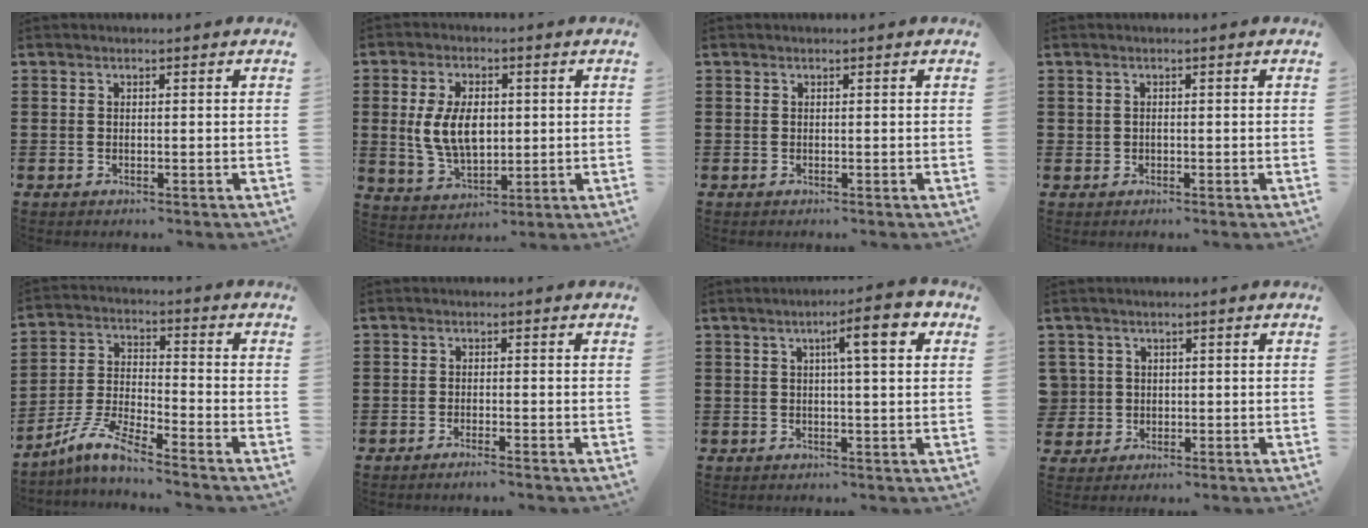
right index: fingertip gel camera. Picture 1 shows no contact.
{"total": 8.5, "force": [0.7, 5.1, 6.8], "torque": [-0.147, 0.007, 0.007]}
{"total": 0.0}
{"total": 0.6, "force": [0.1, 0.6, 0.1], "torque": [-0.004, 0.005, 0.001]}
{"total": 7.1, "force": [-6.1, 0.2, 3.5], "torque": [-0.099, -0.014, -0.127]}
{"total": 1.2, "force": [-1.1, -0.2, 0.5], "torque": [-0.009, -0.001, -0.020]}
{"total": 6.6, "force": [2.3, 0.9, 6.2], "torque": [-0.100, -0.003, 0.028]}
{"total": 2.8, "force": [0.1, 2.8, 0.2], "torque": [-0.027, 0.007, -0.002]}